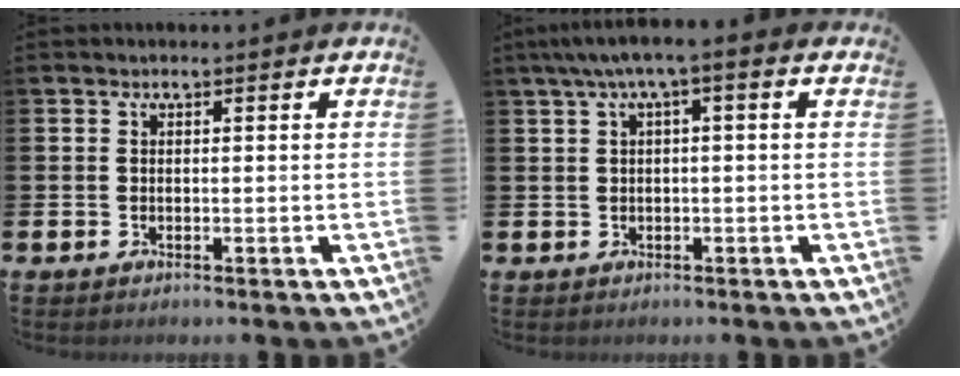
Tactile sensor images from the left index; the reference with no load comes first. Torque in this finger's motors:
{"motor_torque": [1.07, -1.07, 0.33, 0.21]}